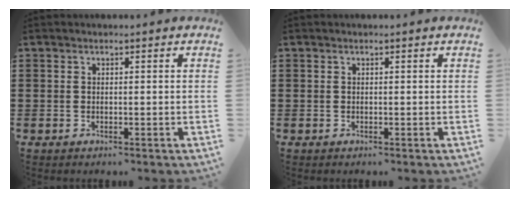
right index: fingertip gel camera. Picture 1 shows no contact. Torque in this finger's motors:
{"motor_torque": [-0.37, 0.27, -0.01, -0.03]}